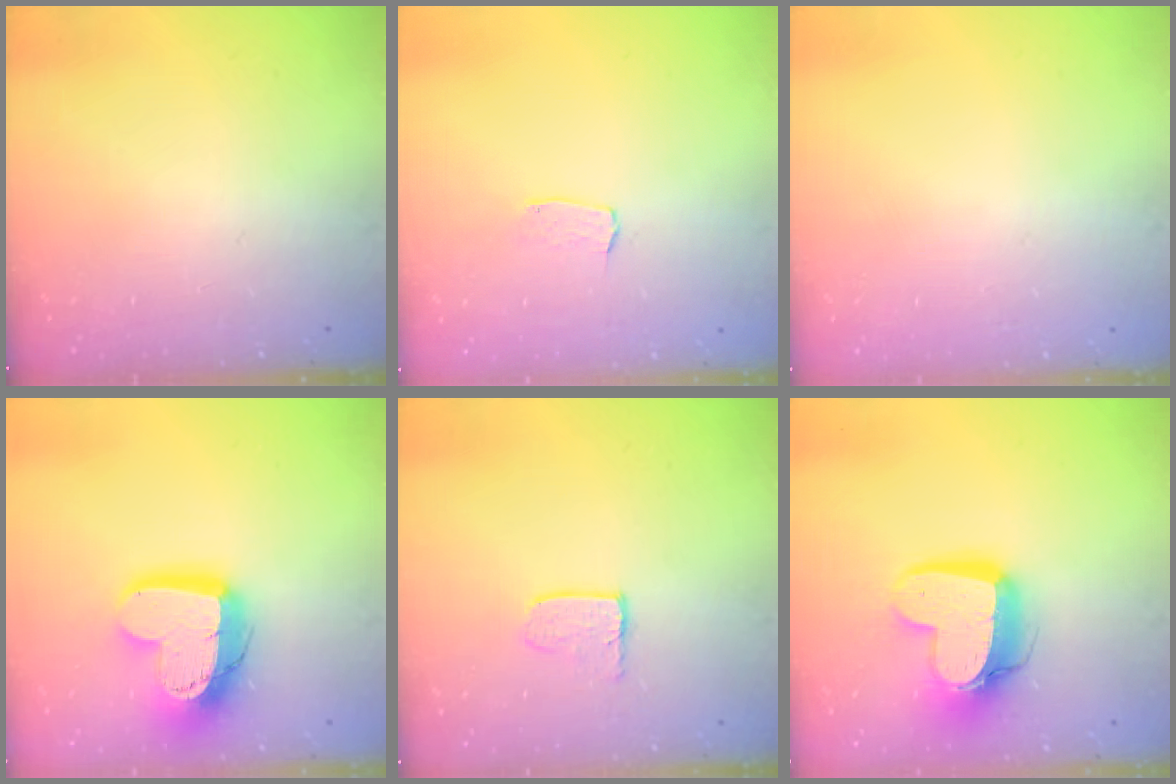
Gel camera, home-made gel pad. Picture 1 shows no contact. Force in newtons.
{"total": 3.0, "press": 3.0, "slide": 0.2}
{"total": 0.0}
{"total": 16.5, "press": 16.5, "slide": 1.4}
{"total": 3.3, "press": 3.3, "slide": 0.3}
{"total": 14.7, "press": 14.6, "slide": 1.4}